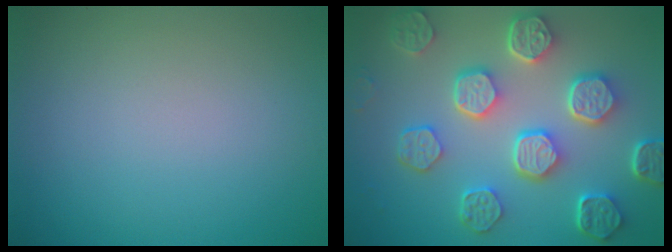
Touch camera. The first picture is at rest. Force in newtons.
{"total": 7.9, "press": 6.0, "slide": 5.2}